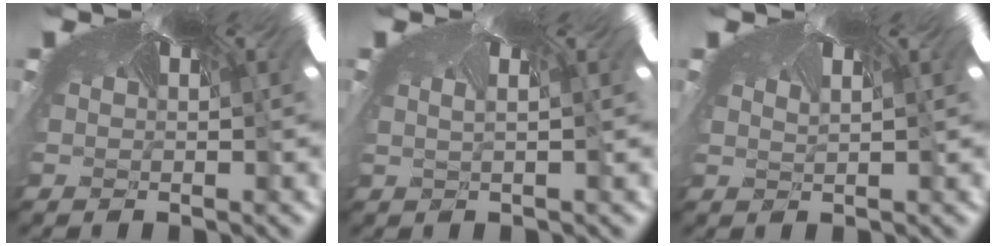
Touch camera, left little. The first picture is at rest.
{"total": 2.2, "force": [-2.1, 0.2, 0.6], "torque": [-0.020, -0.030, -0.013]}
{"total": 1.6, "force": [-1.4, 0.3, 0.6], "torque": [-0.011, -0.023, -0.008]}